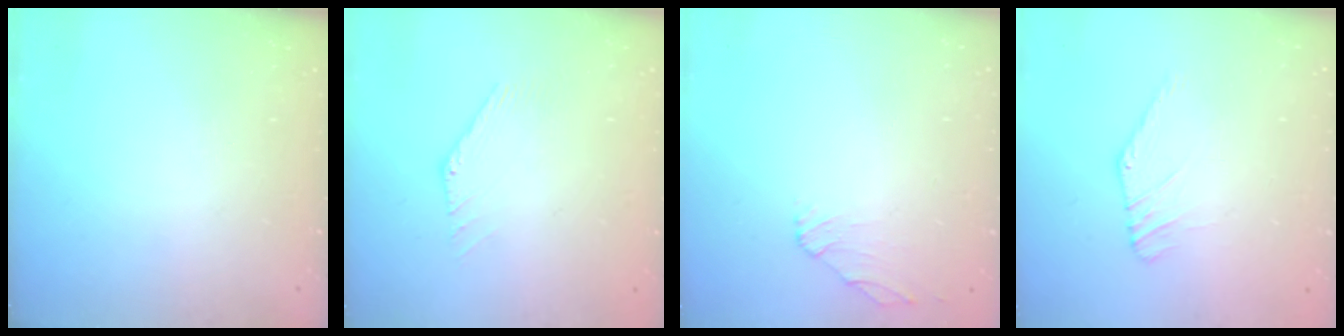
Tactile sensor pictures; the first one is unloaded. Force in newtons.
{"total": 1.0, "press": 1.0, "slide": 0.1}
{"total": 0.6, "press": 0.5, "slide": 0.3}
{"total": 1.7, "press": 1.7, "slide": 0.2}